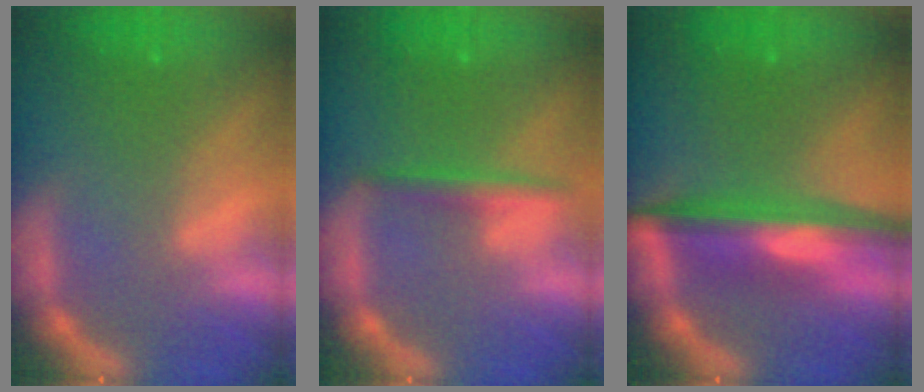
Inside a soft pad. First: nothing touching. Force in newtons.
{"total": 2.4}
{"total": 7.5}